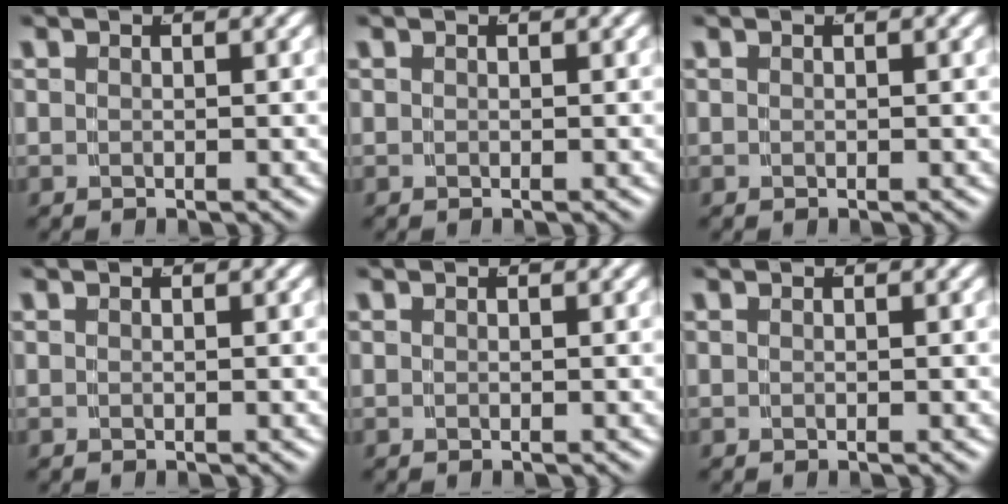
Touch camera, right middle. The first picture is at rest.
{"total": 0.0}
{"total": 0.0}
{"total": 0.0}
{"total": 0.0}
{"total": 0.0}